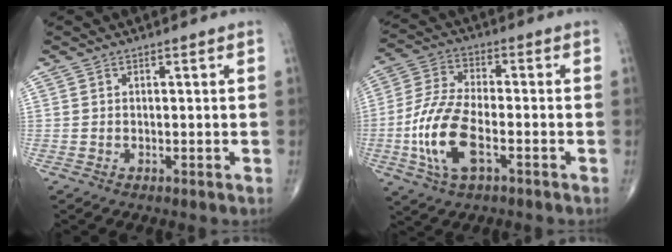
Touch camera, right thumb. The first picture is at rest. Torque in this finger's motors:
{"motor_torque": [0.05, 0.29, 0.78, 0.28, 0.44]}